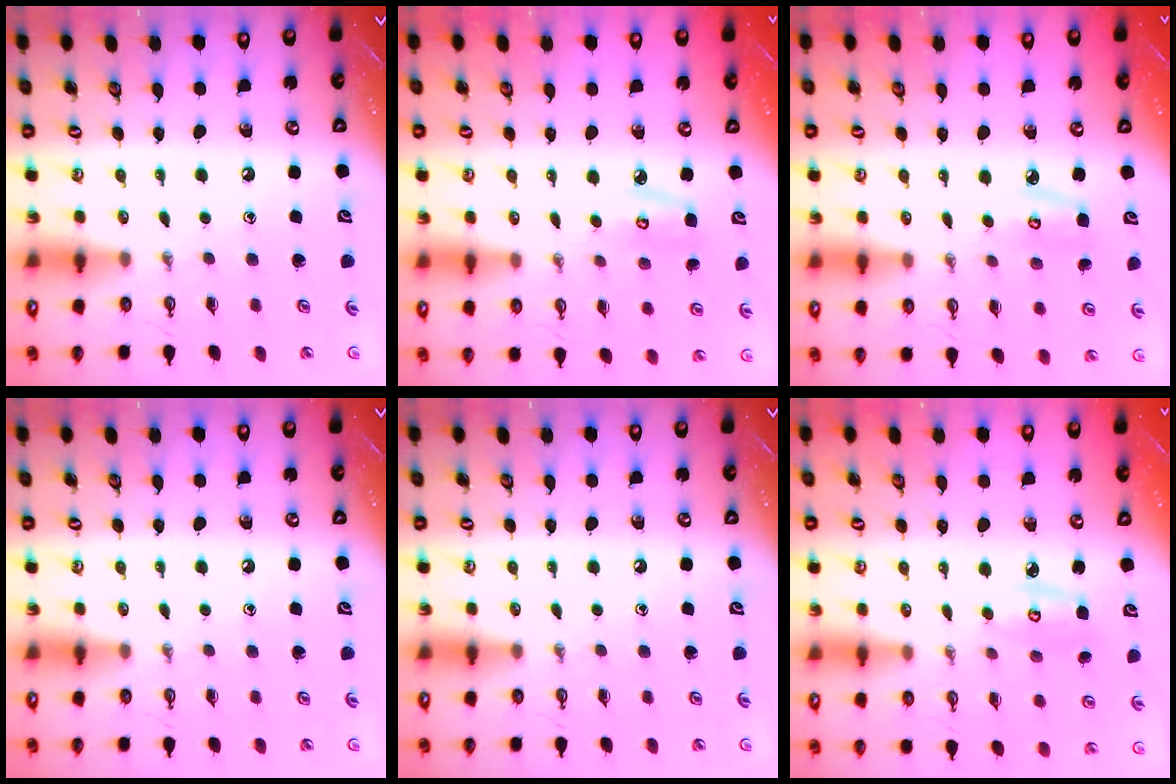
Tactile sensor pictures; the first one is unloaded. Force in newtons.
{"total": 4.8, "press": 4.8, "slide": 0.4}
{"total": 4.8, "press": 4.8, "slide": 0.4}
{"total": 0.0}
{"total": 0.0}
{"total": 6.0, "press": 5.9, "slide": 0.5}